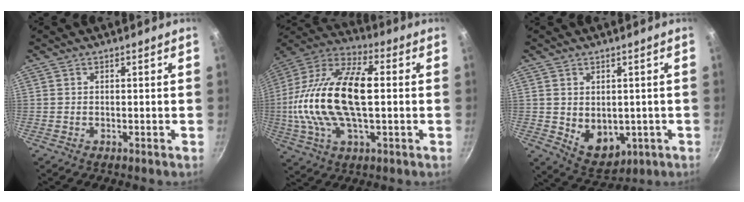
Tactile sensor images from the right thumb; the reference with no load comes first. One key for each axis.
{"total": 23.7, "fx": 0.2, "fy": 11.5, "fz": 20.7, "tx": -0.405, "ty": 0.033, "tz": -0.009}
{"total": 8.3, "fx": -0.6, "fy": 6.1, "fz": 5.6, "tx": -0.060, "ty": -0.013, "tz": 0.016}